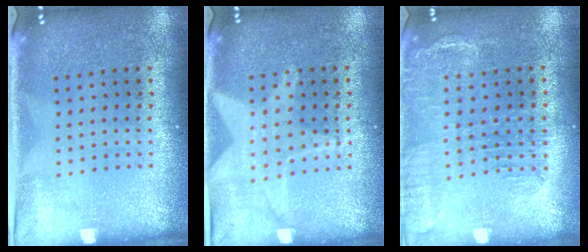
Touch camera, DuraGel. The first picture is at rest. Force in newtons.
{"total": 1.3, "press": 1.3, "slide": 0.2}
{"total": 1.7, "press": 1.4, "slide": 0.8}